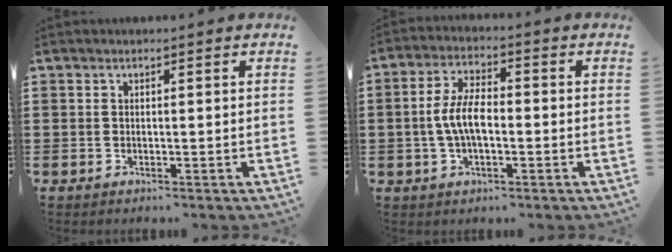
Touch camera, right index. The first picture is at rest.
{"total": 6.5, "force": [-0.8, 2.8, 5.8], "torque": [-0.131, -0.001, -0.021]}